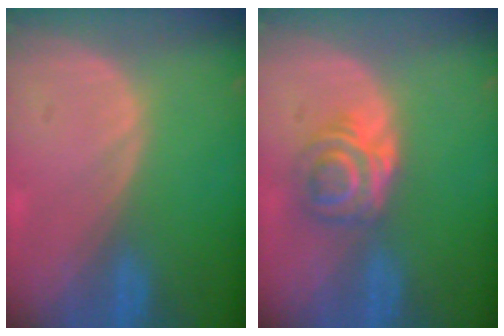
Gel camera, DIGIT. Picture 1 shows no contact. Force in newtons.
{"total": 6.2, "press": 5.1, "slide": 3.6}